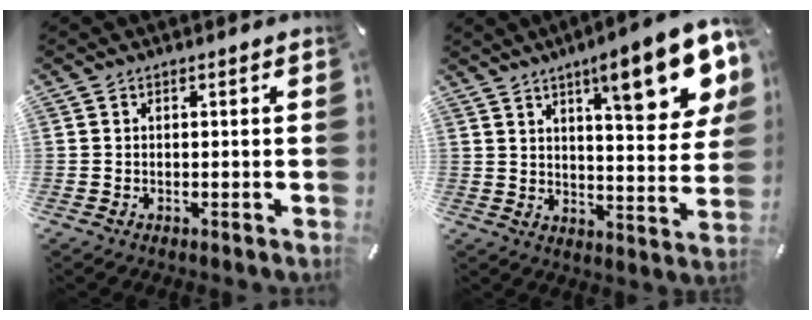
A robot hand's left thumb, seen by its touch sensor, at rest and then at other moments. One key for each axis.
{"total": 18.0, "fx": 10.0, "fy": 5.1, "fz": 14.1, "tx": -0.187, "ty": -0.058, "tz": 0.150}